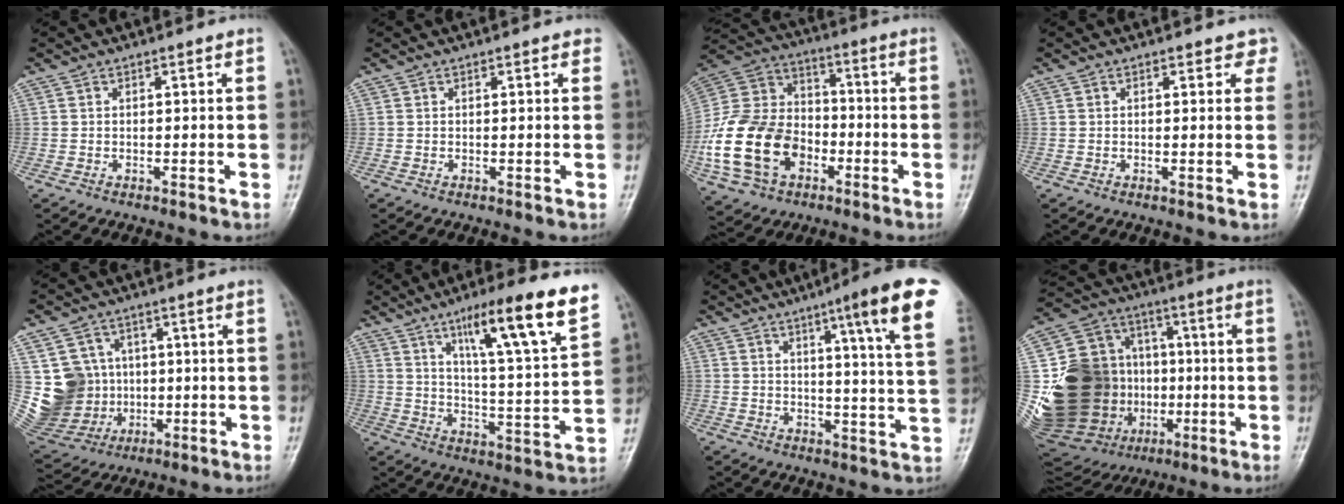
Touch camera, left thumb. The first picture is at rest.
{"total": 0.8, "force": [0.6, 0.4, 0.4], "torque": [-0.003, -0.001, 0.001]}
{"total": 20.1, "force": [-6.5, 14.7, 12.1], "torque": [-0.226, 0.049, -0.117]}
{"total": 2.7, "force": [1.9, 1.9, 0.8], "torque": [0.026, -0.006, 0.013]}
{"total": 14.4, "force": [1.2, 13.4, 5.0], "torque": [-0.077, 0.020, 0.049]}
{"total": 17.5, "force": [10.4, 1.7, 13.9], "torque": [-0.200, -0.047, 0.163]}
{"total": 15.6, "force": [7.8, 0.7, 13.5], "torque": [-0.175, -0.035, 0.093]}
{"total": 31.3, "force": [-3.1, 24.3, 19.4], "torque": [-0.385, 0.053, -0.026]}